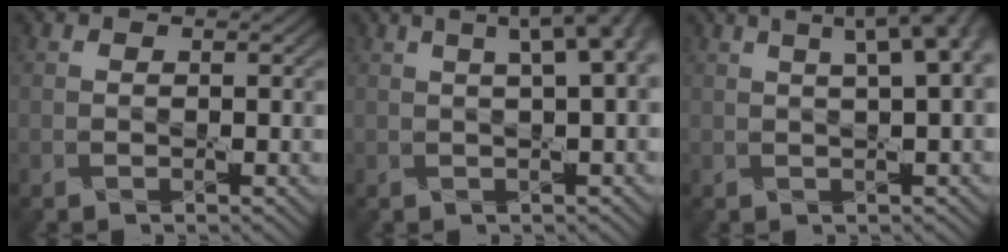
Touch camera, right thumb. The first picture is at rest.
{"total": 8.9, "force": [3.2, 3.0, 7.8], "torque": [-0.070, 0.044, 0.021]}
{"total": 9.7, "force": [3.7, 3.2, 8.4], "torque": [-0.080, 0.047, 0.026]}